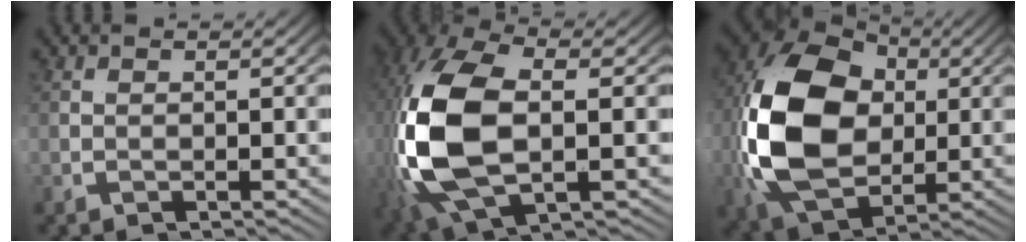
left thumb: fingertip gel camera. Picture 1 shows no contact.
{"total": 15.1, "force": [-0.7, 8.6, 12.3], "torque": [-0.298, -0.041, 0.010]}
{"total": 18.1, "force": [0.8, 11.4, 14.0], "torque": [-0.323, -0.035, 0.032]}